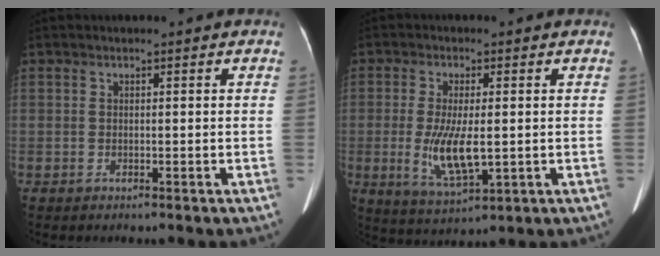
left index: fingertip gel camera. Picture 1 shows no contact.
{"total": 7.7, "force": [-0.7, 2.3, 7.4], "torque": [-0.153, -0.018, -0.006]}